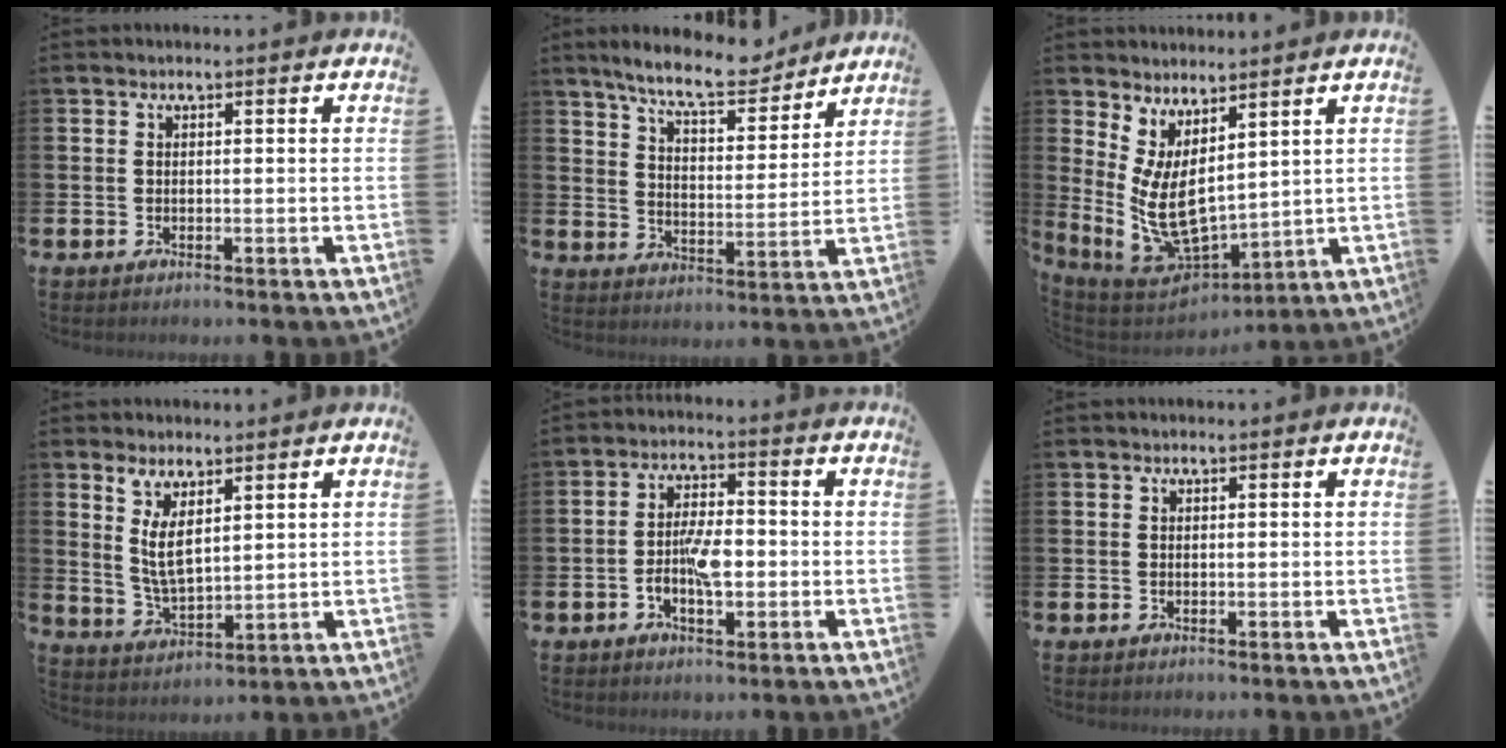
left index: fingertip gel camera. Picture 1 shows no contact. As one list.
[{"total": 9.4, "force": [8.6, 1.7, 3.4], "torque": [-0.084, -0.046, 0.153]}, {"total": 8.4, "force": [2.0, 4.2, 7.0], "torque": [-0.173, -0.034, 0.044]}, {"total": 4.5, "force": [2.7, 1.8, 3.2], "torque": [-0.060, -0.010, 0.046]}, {"total": 5.1, "force": [-1.3, 2.2, 4.4], "torque": [-0.074, 0.008, -0.024]}, {"total": 0.0}]